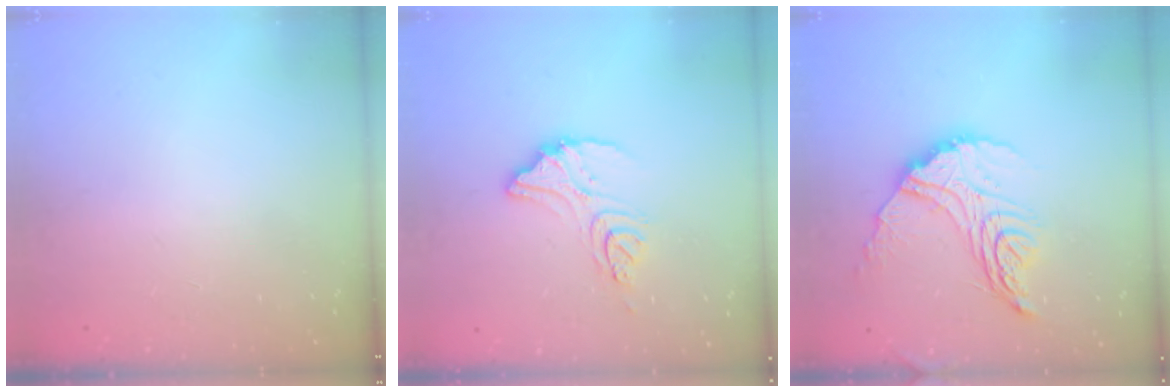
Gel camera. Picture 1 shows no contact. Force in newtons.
{"total": 11.8, "press": 11.8, "slide": 0.4}
{"total": 17.5, "press": 17.4, "slide": 0.9}